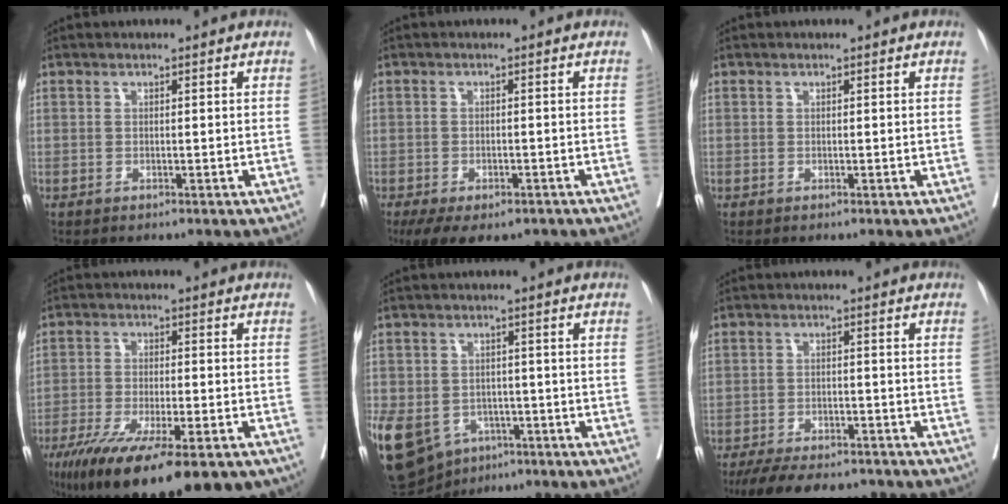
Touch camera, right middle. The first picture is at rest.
{"total": 8.9, "force": [-6.1, 4.2, 5.0], "torque": [-0.072, -0.006, -0.089]}
{"total": 0.0}
{"total": 20.4, "force": [-13.9, 4.3, 14.3], "torque": [-0.208, -0.043, -0.212]}
{"total": 26.8, "force": [-11.4, 20.7, 12.5], "torque": [-0.401, -0.021, -0.164]}
{"total": 12.7, "force": [-10.9, 3.3, 5.5], "torque": [-0.087, -0.006, -0.157]}